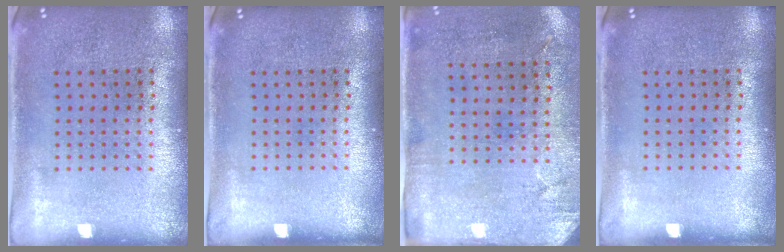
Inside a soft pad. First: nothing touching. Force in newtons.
{"total": 0.0}
{"total": 2.9, "press": 2.3, "slide": 1.7}
{"total": 0.0}